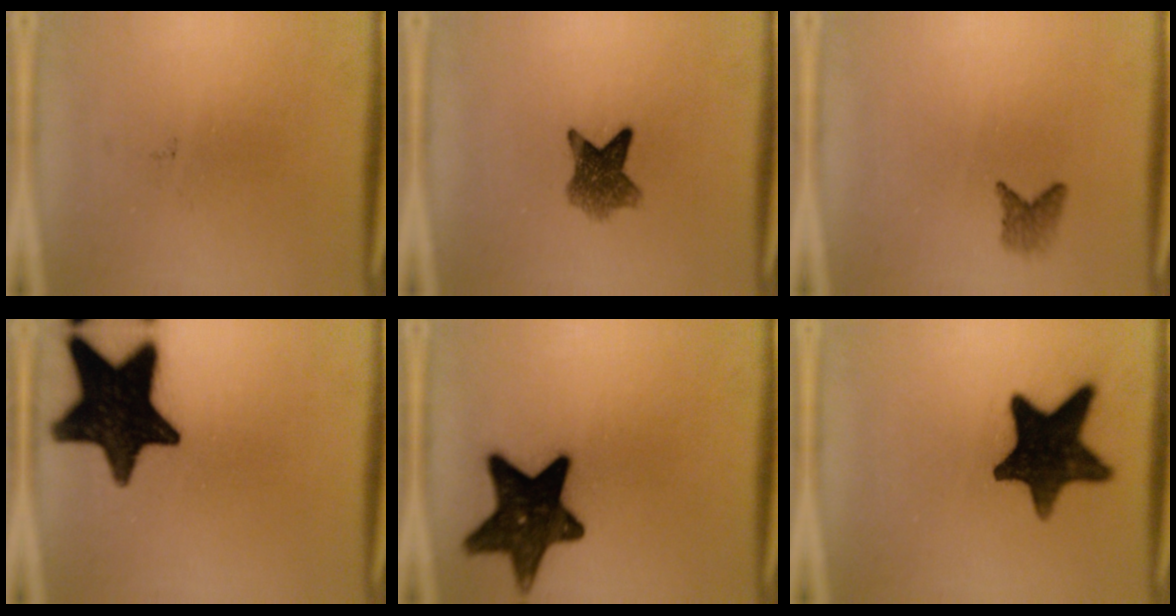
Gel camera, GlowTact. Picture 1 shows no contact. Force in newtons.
{"total": 6.0}
{"total": 1.9}
{"total": 19.0}
{"total": 15.5}
{"total": 15.5}